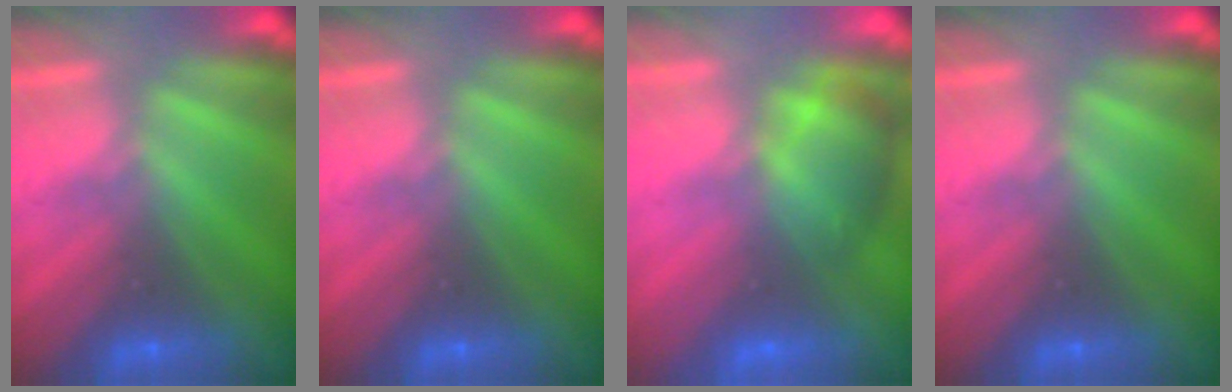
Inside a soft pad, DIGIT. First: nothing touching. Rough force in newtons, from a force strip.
{"total": 0.0}
{"total": 2.9}
{"total": 0.0}